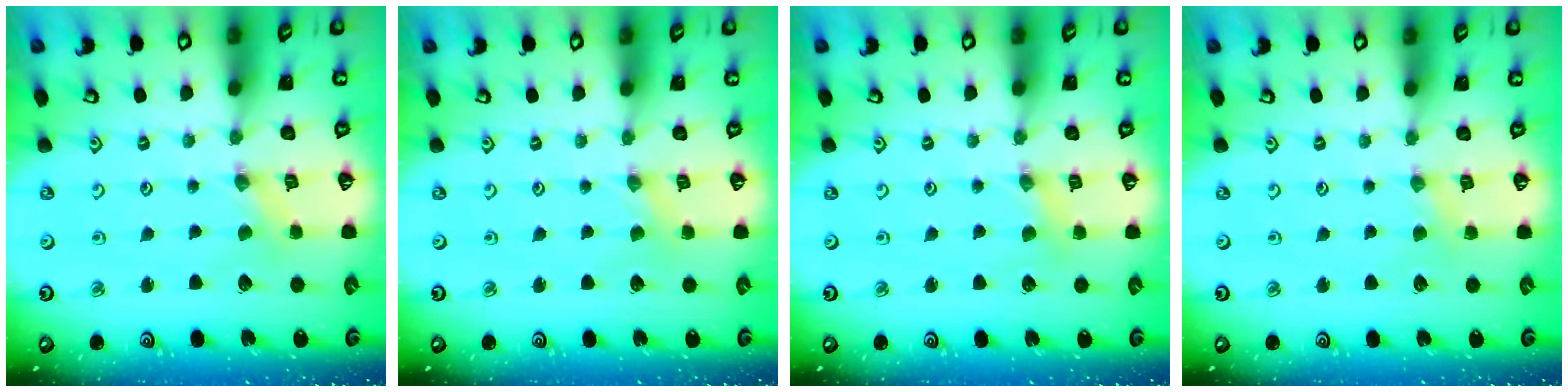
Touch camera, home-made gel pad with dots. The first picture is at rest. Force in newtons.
{"total": 0.0}
{"total": 1.5, "press": 1.5, "slide": 0.3}
{"total": 2.4, "press": 2.3, "slide": 0.5}